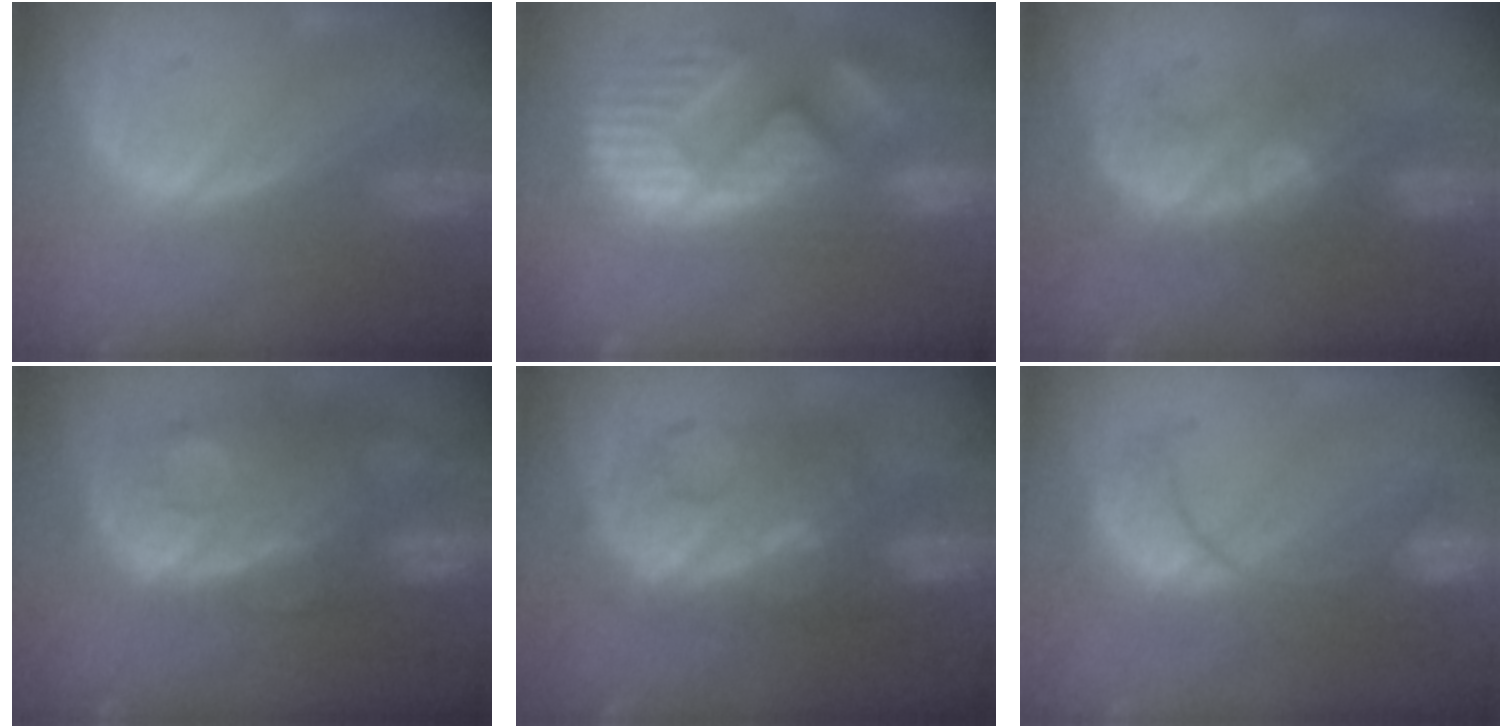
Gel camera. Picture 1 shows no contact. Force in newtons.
{"total": 14.7, "press": 12.4, "slide": 8.0}
{"total": 8.8, "press": 7.6, "slide": 4.4}
{"total": 13.4, "press": 11.0, "slide": 7.6}
{"total": 9.4, "press": 9.3, "slide": 0.5}
{"total": 8.5, "press": 8.4, "slide": 1.4}